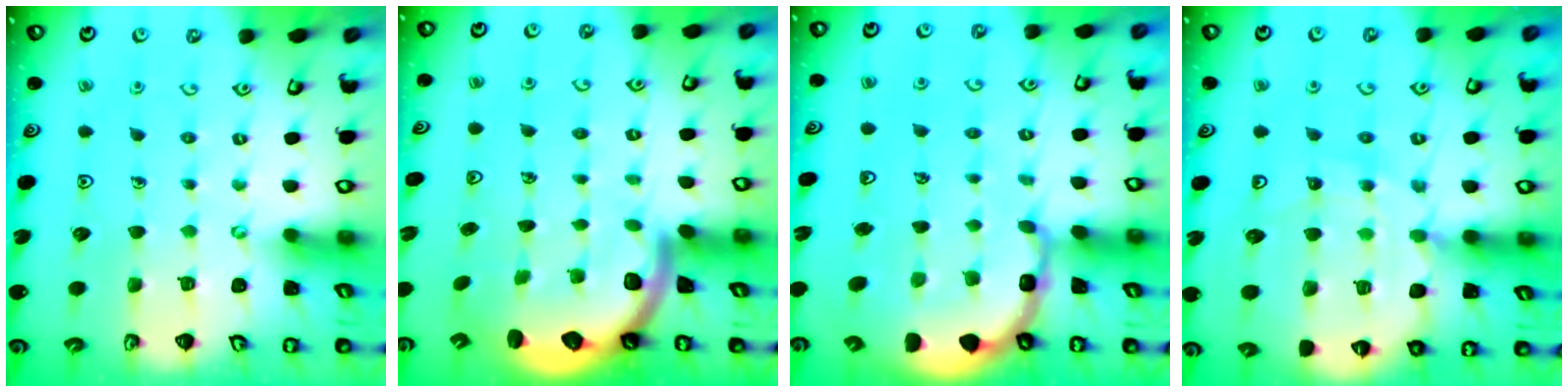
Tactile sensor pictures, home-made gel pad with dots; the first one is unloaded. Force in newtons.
{"total": 3.1, "press": 3.1, "slide": 0.5}
{"total": 5.9, "press": 5.7, "slide": 1.3}
{"total": 13.0, "press": 12.9, "slide": 1.6}